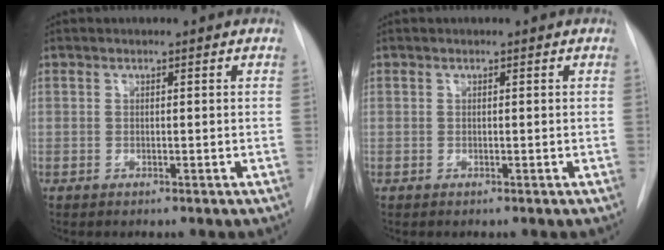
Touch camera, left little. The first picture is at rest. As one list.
[{"total": 0.0}]